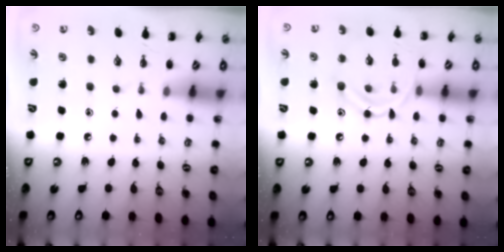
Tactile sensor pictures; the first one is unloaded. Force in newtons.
{"total": 11.5, "press": 11.4, "slide": 1.1}